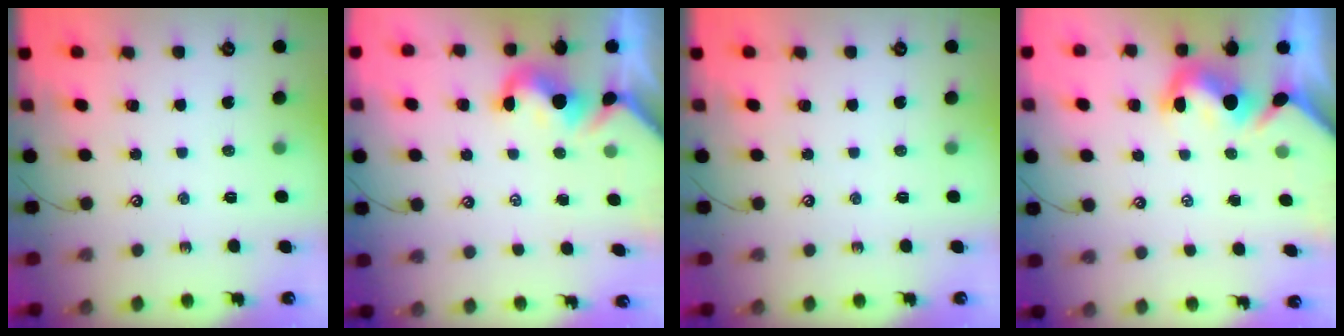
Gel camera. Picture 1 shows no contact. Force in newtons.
{"total": 1.4, "press": 1.3, "slide": 0.5}
{"total": 0.0}
{"total": 3.3, "press": 3.1, "slide": 1.2}